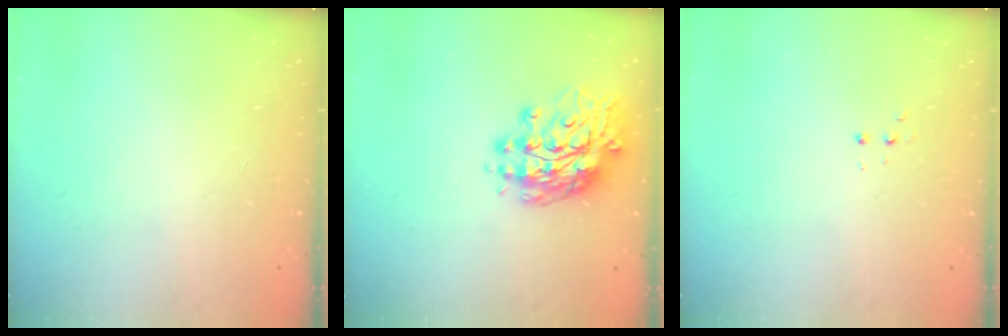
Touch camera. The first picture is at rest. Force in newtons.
{"total": 14.9, "press": 14.8, "slide": 1.5}
{"total": 2.8, "press": 2.8, "slide": 0.5}